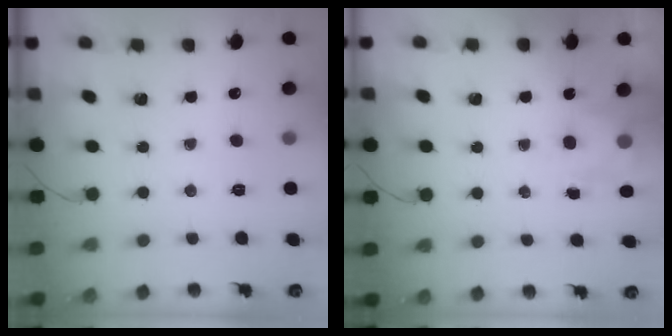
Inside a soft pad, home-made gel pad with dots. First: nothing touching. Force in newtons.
{"total": 4.8, "press": 4.7, "slide": 1.1}